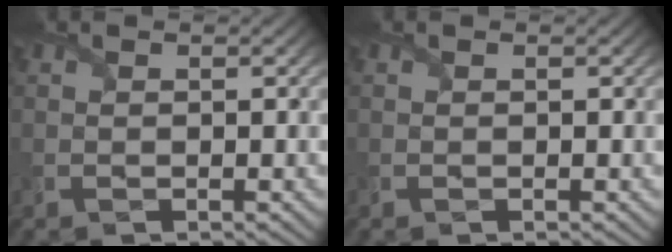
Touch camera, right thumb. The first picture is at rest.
{"total": 0.0}